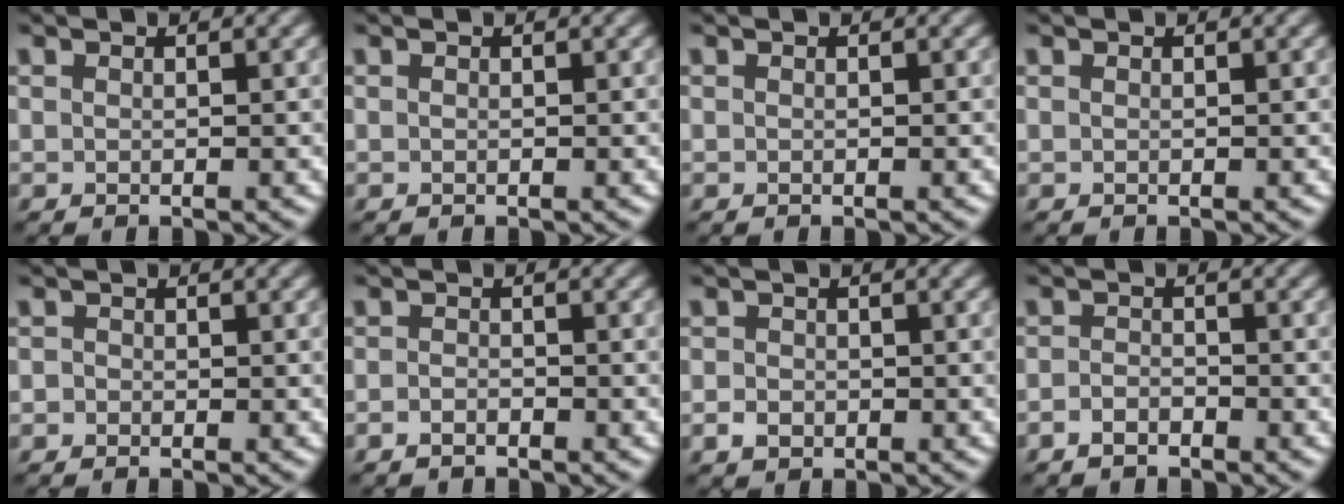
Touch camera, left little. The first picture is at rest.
{"total": 0.0}
{"total": 0.0}
{"total": 0.0}
{"total": 0.6, "force": [-0.3, 0.5, 0.1], "torque": [0.000, -0.004, -0.008]}
{"total": 1.0, "force": [-0.8, 0.3, 0.5], "torque": [-0.011, -0.001, -0.016]}
{"total": 1.5, "force": [-0.6, 1.2, 0.7], "torque": [-0.009, -0.002, -0.014]}
{"total": 1.4, "force": [-1.1, 0.6, 0.7], "torque": [-0.014, 0.001, -0.024]}